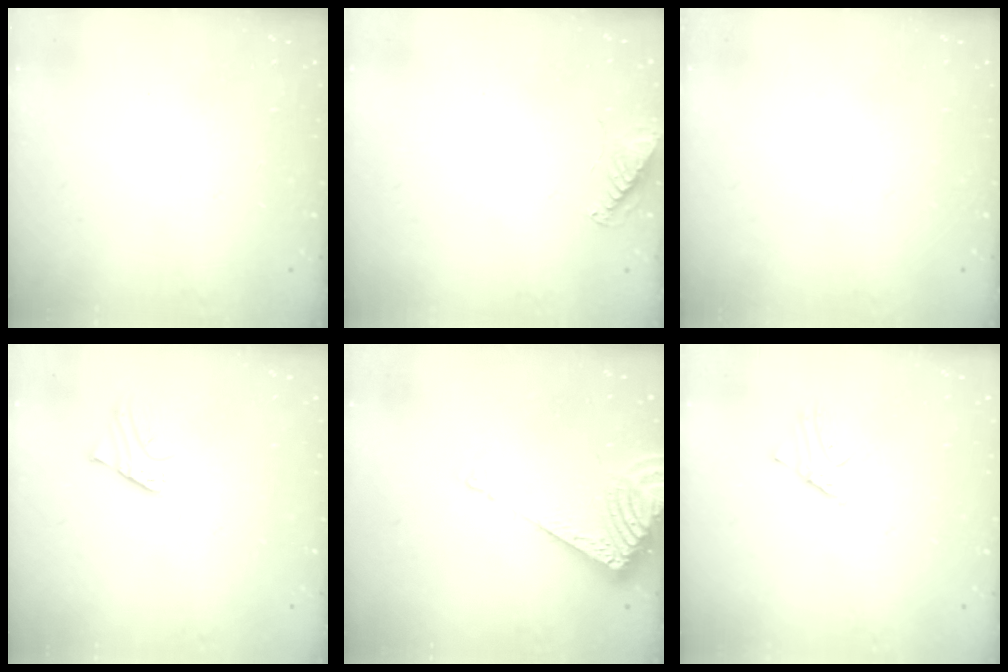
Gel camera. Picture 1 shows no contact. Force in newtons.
{"total": 7.6, "press": 7.6, "slide": 0.6}
{"total": 0.0}
{"total": 2.0, "press": 2.0, "slide": 0.1}
{"total": 9.0, "press": 8.9, "slide": 1.0}
{"total": 2.5, "press": 2.5, "slide": 0.2}